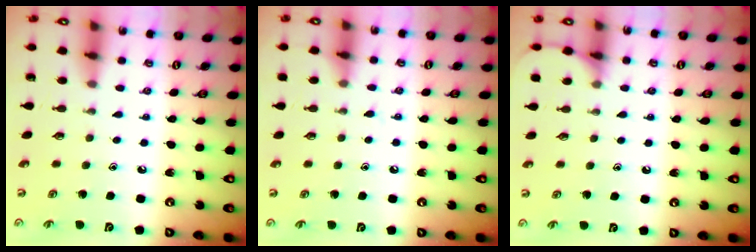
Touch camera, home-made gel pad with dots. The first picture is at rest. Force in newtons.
{"total": 4.7, "press": 4.7, "slide": 0.7}
{"total": 3.9, "press": 3.8, "slide": 0.5}